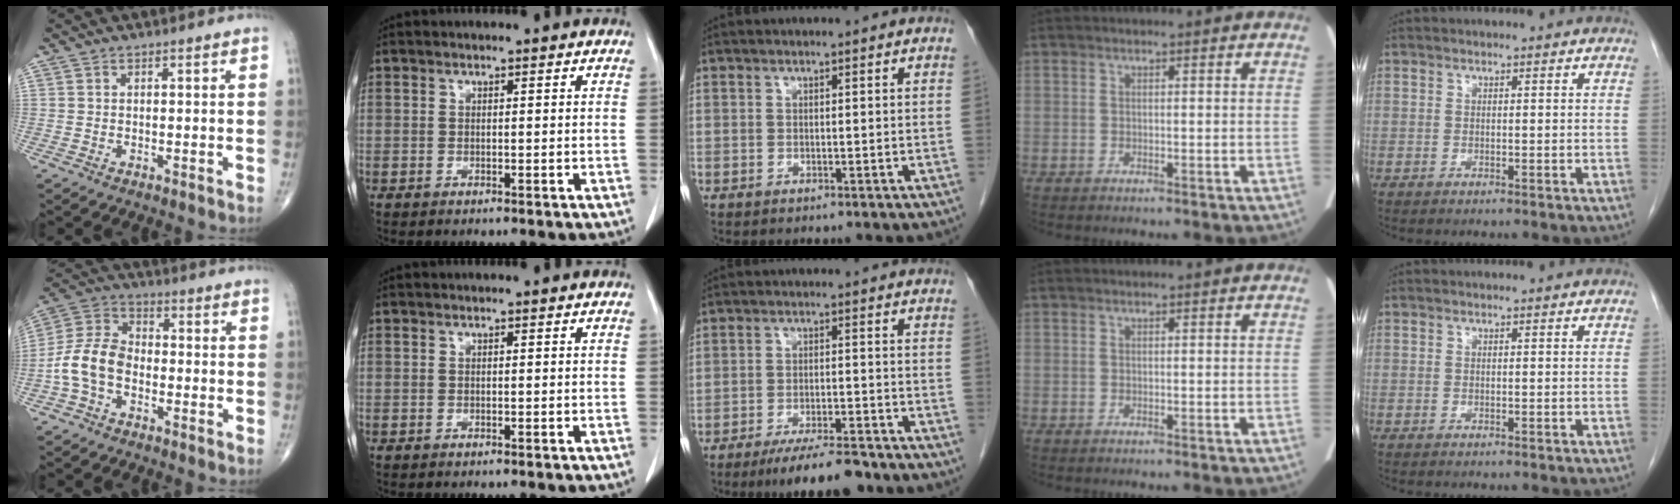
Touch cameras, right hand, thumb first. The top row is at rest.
{"thumb": {"total": 9.8, "force": [-3.0, 6.6, 6.6], "torque": [-0.125, 0.034, -0.069]}, "middle": {"total": 8.7, "force": [-6.9, 1.7, 5.0], "torque": [-0.073, -0.015, -0.112]}}